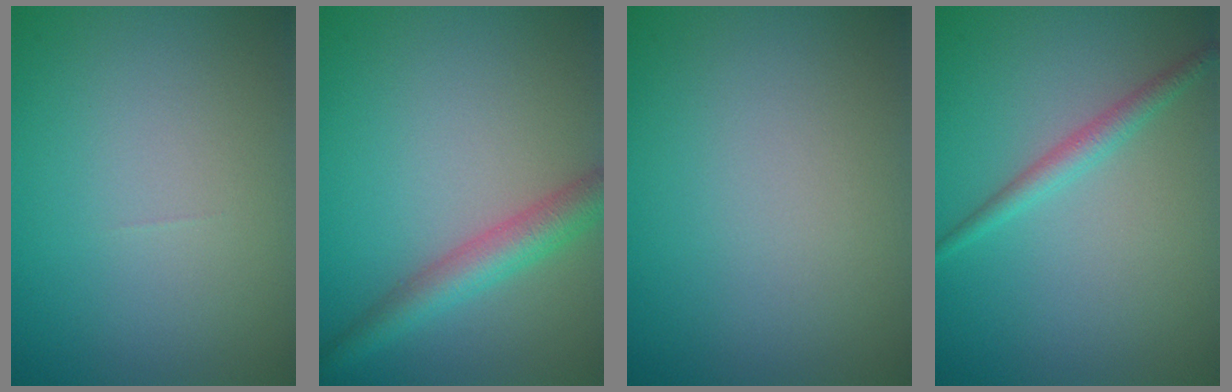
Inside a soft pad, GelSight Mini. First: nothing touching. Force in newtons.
{"total": 3.5, "press": 3.5, "slide": 0.1}
{"total": 0.0}
{"total": 1.8, "press": 1.8, "slide": 0.1}